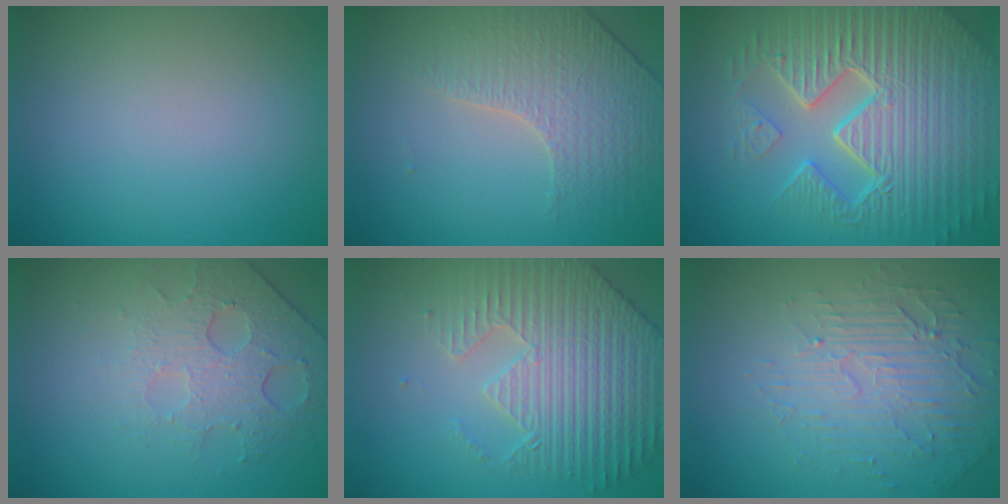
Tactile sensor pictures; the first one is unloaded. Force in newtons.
{"total": 3.9, "press": 3.2, "slide": 2.2}
{"total": 11.0, "press": 7.1, "slide": 8.4}
{"total": 4.9, "press": 3.1, "slide": 3.7}
{"total": 5.9, "press": 5.4, "slide": 2.5}
{"total": 5.5, "press": 3.3, "slide": 4.4}